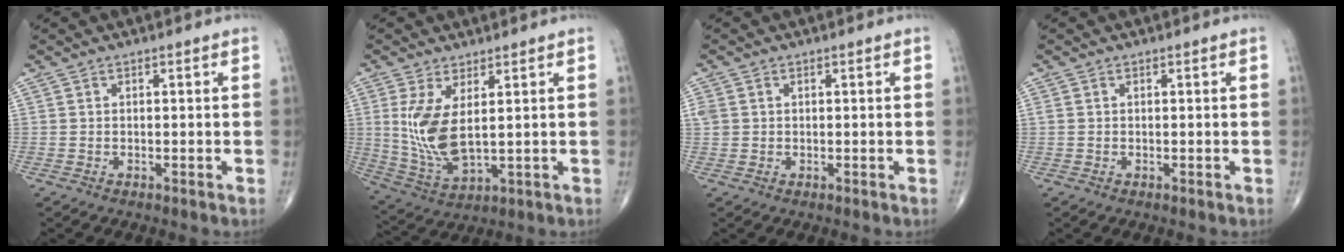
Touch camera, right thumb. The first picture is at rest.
{"total": 10.0, "force": [1.9, 4.1, 8.9], "torque": [-0.191, -0.023, 0.052]}
{"total": 2.6, "force": [0.4, 2.3, 1.2], "torque": [-0.032, 0.007, 0.013]}
{"total": 0.5, "force": [0.1, 0.4, 0.3], "torque": [-0.009, 0.009, 0.006]}